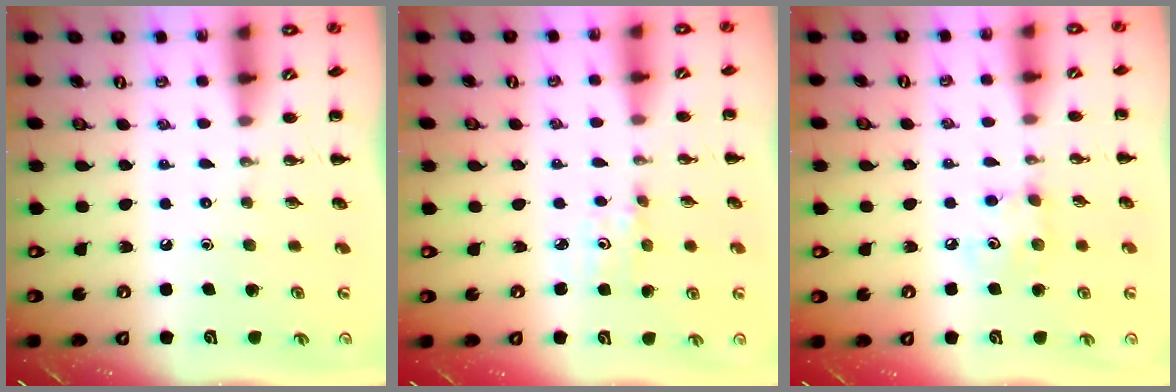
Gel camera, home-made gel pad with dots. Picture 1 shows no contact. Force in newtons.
{"total": 2.7, "press": 2.6, "slide": 0.8}
{"total": 6.0, "press": 5.9, "slide": 1.0}